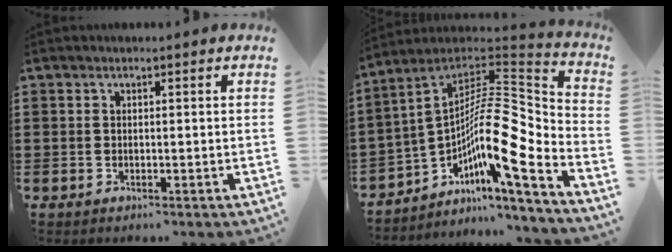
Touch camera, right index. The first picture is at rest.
{"total": 13.9, "force": [-2.9, 3.4, 13.2], "torque": [-0.231, -0.037, -0.069]}